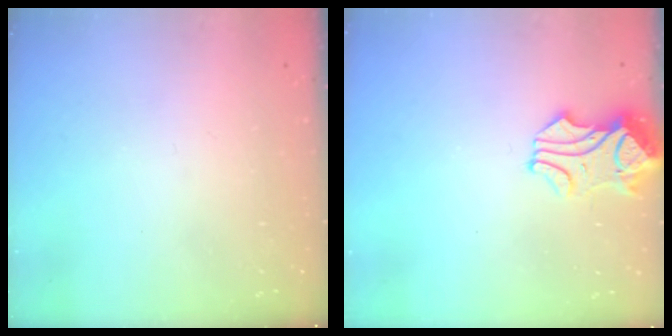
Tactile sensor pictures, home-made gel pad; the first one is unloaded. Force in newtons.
{"total": 1.2, "press": 0.1, "slide": 1.2}